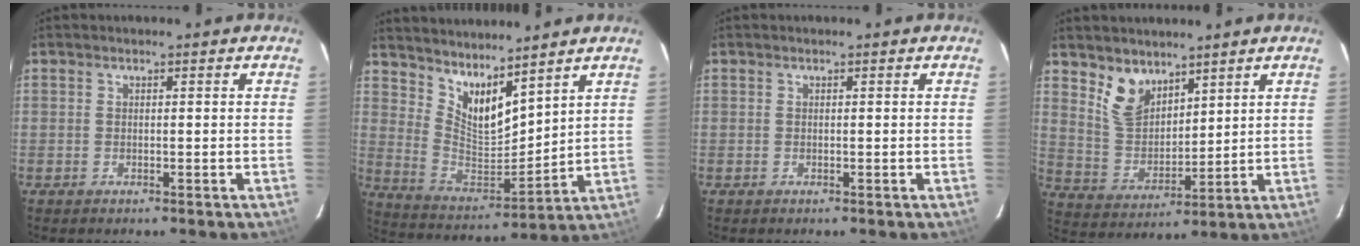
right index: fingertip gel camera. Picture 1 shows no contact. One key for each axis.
{"total": 12.3, "fx": 9.6, "fy": 3.7, "fz": 6.8, "tx": -0.121, "ty": -0.015, "tz": 0.187}
{"total": 0.0}
{"total": 8.2, "fx": 5.8, "fy": 4.6, "fz": 3.5, "tx": -0.061, "ty": 0.002, "tz": 0.125}